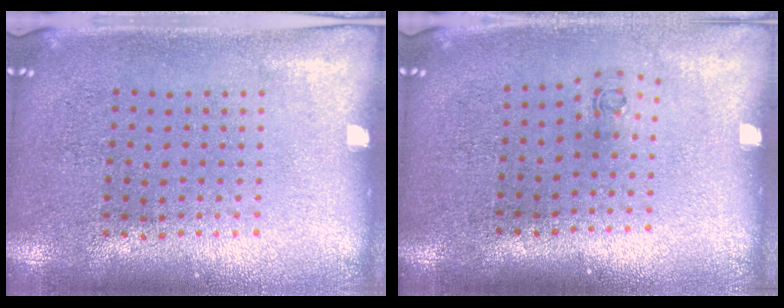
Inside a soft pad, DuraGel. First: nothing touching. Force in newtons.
{"total": 0.6, "press": 0.3, "slide": 0.5}